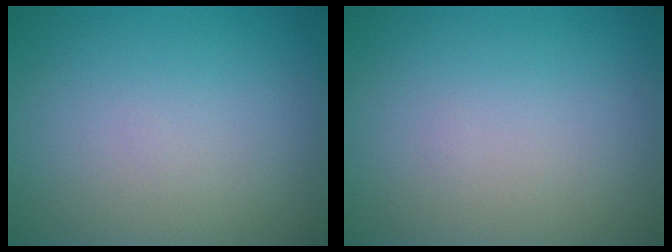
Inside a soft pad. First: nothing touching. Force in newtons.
{"total": 0.0}